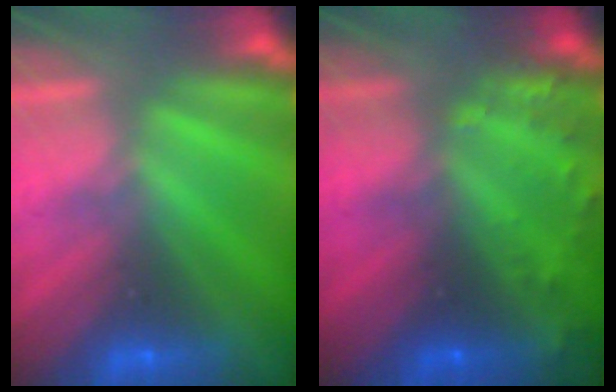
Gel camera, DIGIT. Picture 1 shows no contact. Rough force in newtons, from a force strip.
{"total": 6.3}